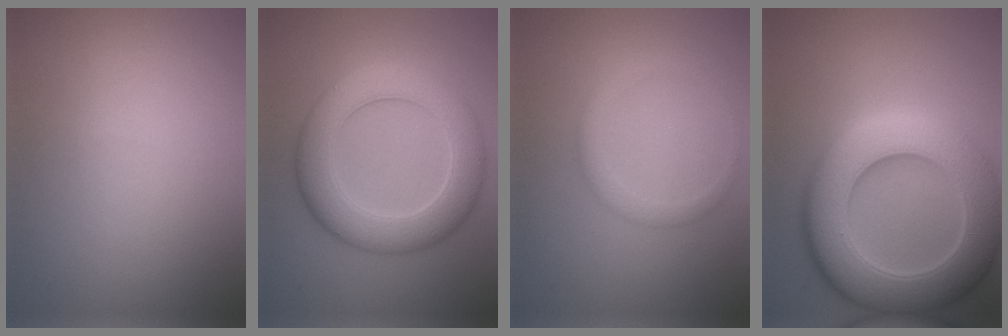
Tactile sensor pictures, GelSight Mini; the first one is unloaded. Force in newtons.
{"total": 7.4, "press": 7.4, "slide": 0.5}
{"total": 1.6, "press": 1.6, "slide": 0.0}
{"total": 11.2, "press": 11.2, "slide": 0.6}